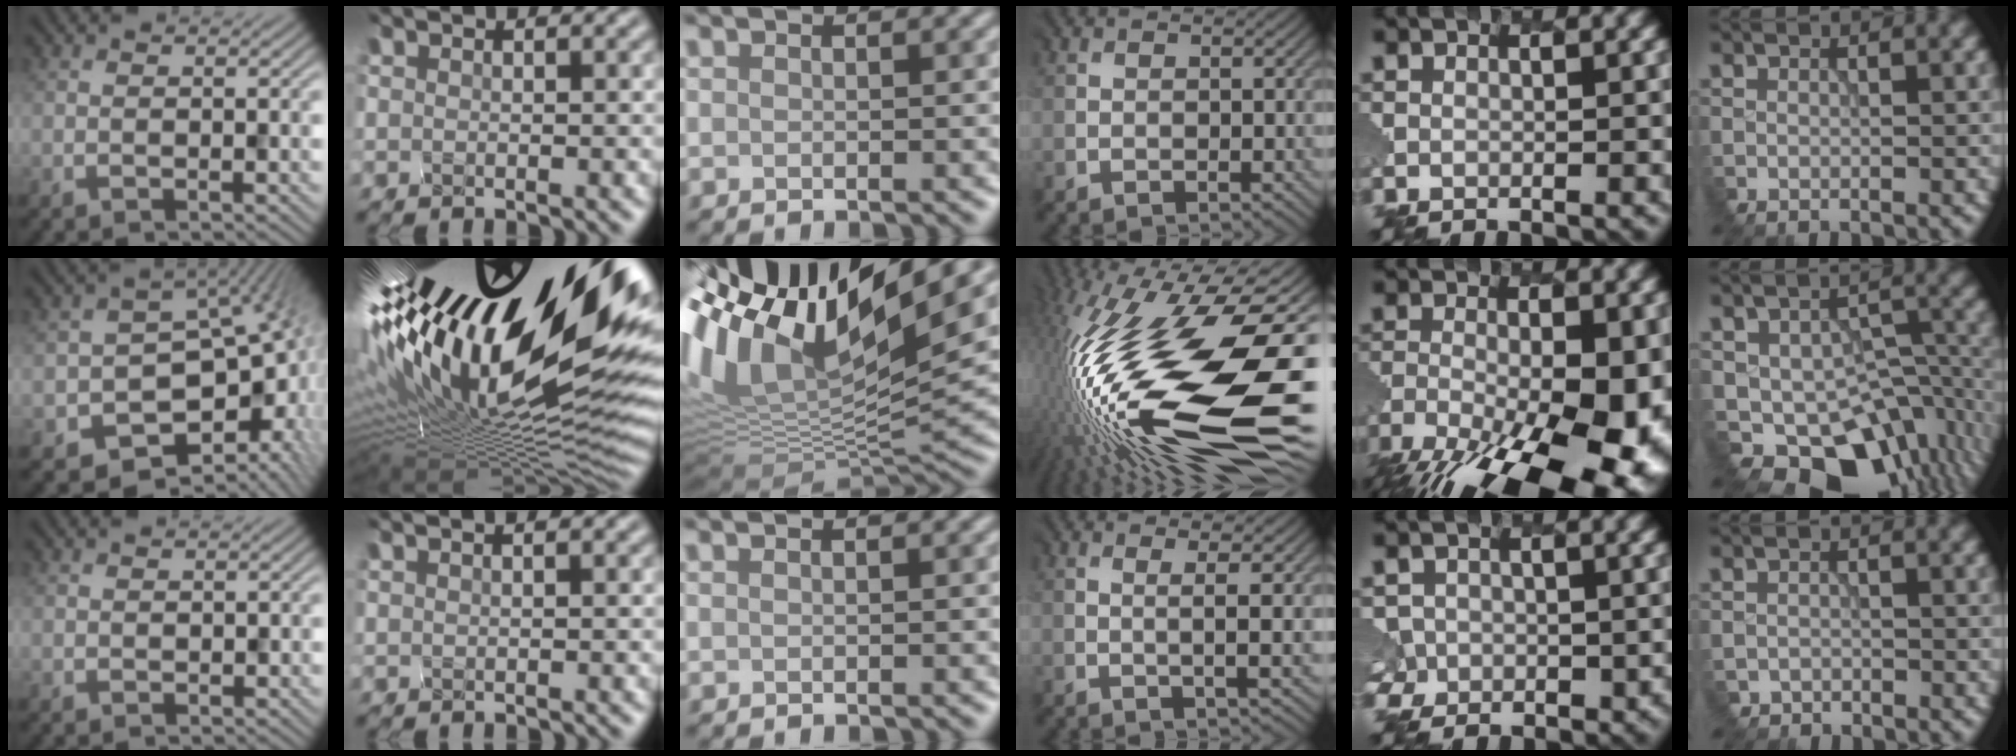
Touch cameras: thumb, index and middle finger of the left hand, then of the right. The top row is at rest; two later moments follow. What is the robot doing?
{"motion": "disassemble", "object": "battery cover"}